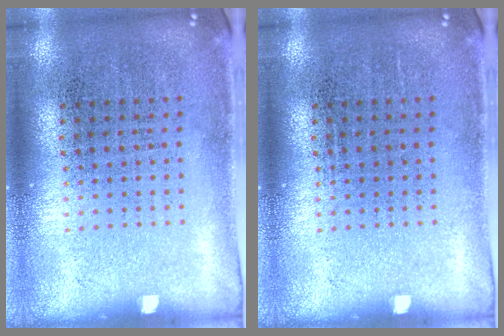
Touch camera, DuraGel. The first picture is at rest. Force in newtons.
{"total": 0.0}